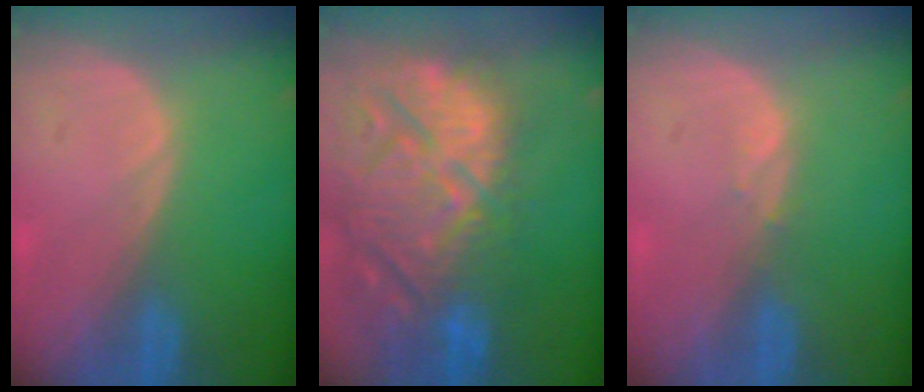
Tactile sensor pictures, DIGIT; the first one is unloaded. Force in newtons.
{"total": 15.3, "press": 13.0, "slide": 8.1}
{"total": 0.7, "press": 0.7, "slide": 0.2}